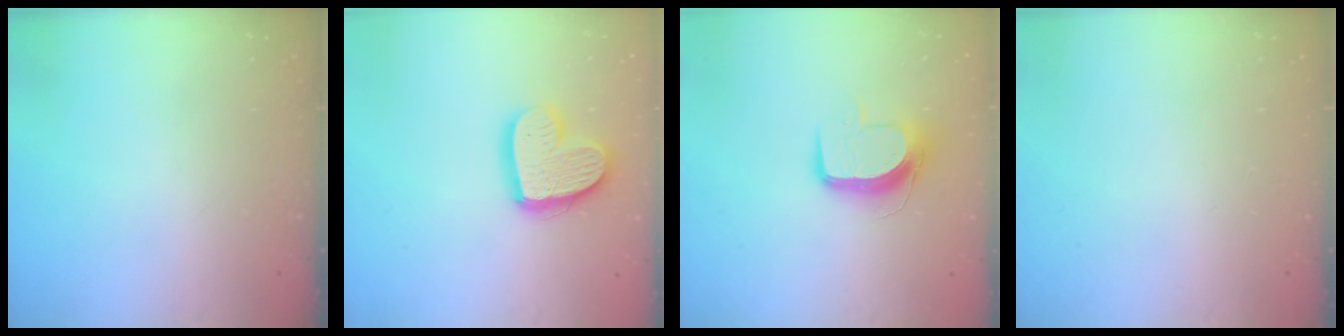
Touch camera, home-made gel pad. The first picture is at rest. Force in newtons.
{"total": 15.7, "press": 15.7, "slide": 1.4}
{"total": 10.1, "press": 10.1, "slide": 0.2}
{"total": 0.0}